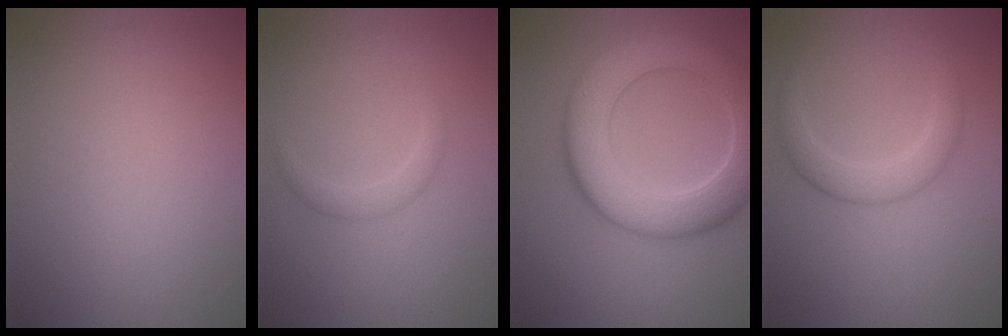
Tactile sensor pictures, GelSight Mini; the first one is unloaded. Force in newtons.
{"total": 1.4, "press": 1.4, "slide": 0.1}
{"total": 8.9, "press": 8.8, "slide": 0.7}
{"total": 2.8, "press": 2.8, "slide": 0.2}